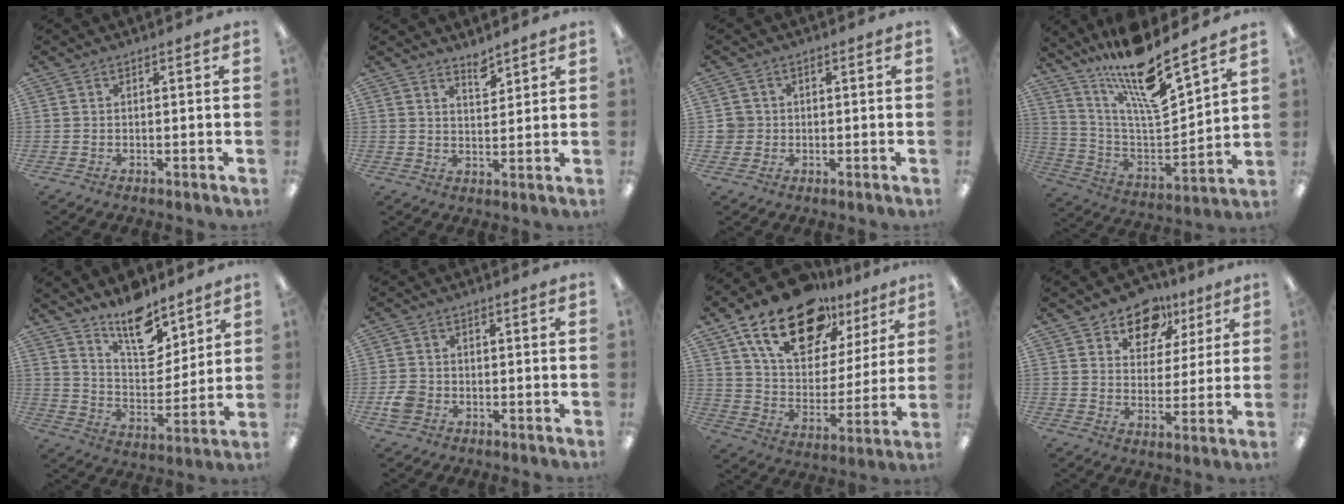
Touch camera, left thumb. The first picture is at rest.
{"total": 3.9, "force": [3.6, 1.1, 1.1], "torque": [-0.004, -0.029, 0.061]}
{"total": 3.4, "force": [0.2, 3.4, 0.3], "torque": [-0.006, 0.004, 0.001]}
{"total": 17.3, "force": [13.8, 2.8, 9.9], "torque": [-0.190, -0.107, 0.234]}
{"total": 13.5, "force": [10.3, 6.1, 6.3], "torque": [-0.090, -0.070, 0.185]}
{"total": 4.3, "force": [-1.7, 3.4, 2.0], "torque": [-0.028, 0.006, -0.032]}
{"total": 21.0, "force": [13.6, 11.1, 11.5], "torque": [-0.198, -0.067, 0.240]}
{"total": 11.1, "force": [7.7, 7.3, 3.3], "torque": [-0.048, -0.046, 0.140]}